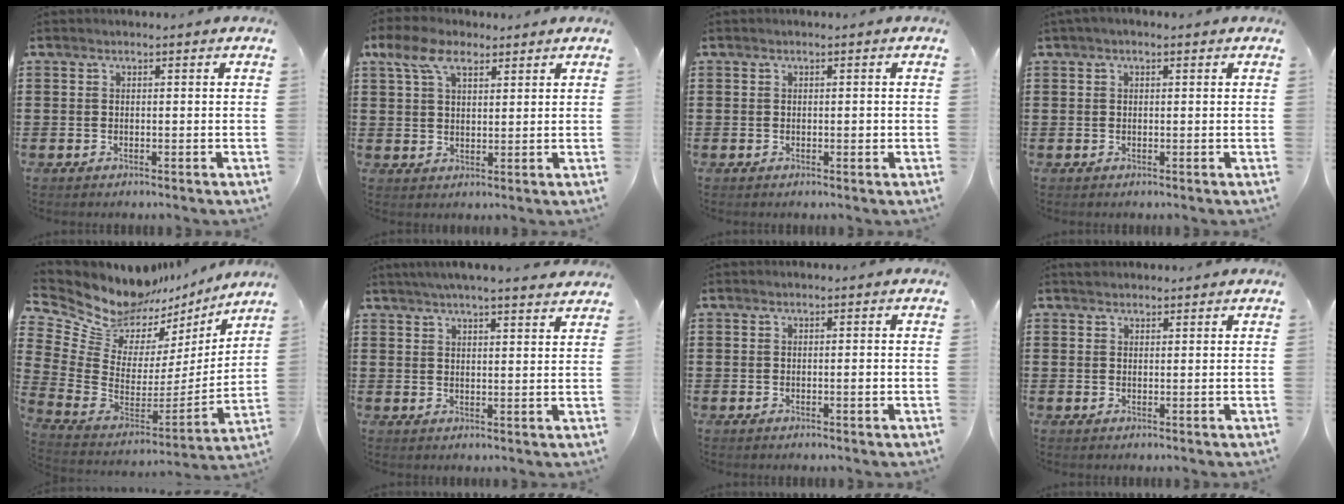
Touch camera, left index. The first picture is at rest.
{"total": 6.4, "force": [3.8, 3.5, 3.8], "torque": [-0.092, 0.011, 0.069]}
{"total": 0.8, "force": [0.0, 0.3, 0.7], "torque": [-0.012, 0.001, 0.000]}
{"total": 0.9, "force": [0.3, 0.4, 0.7], "torque": [-0.014, 0.005, 0.005]}
{"total": 10.5, "force": [9.4, 4.2, 2.2], "torque": [-0.104, -0.076, 0.172]}
{"total": 3.8, "force": [3.6, -0.3, 1.3], "torque": [-0.037, -0.010, 0.063]}
{"total": 0.9, "force": [-0.1, 0.2, 0.8], "torque": [-0.015, -0.003, 0.000]}
{"total": 1.2, "force": [1.1, 0.5, 0.0], "torque": [-0.003, 0.002, 0.021]}